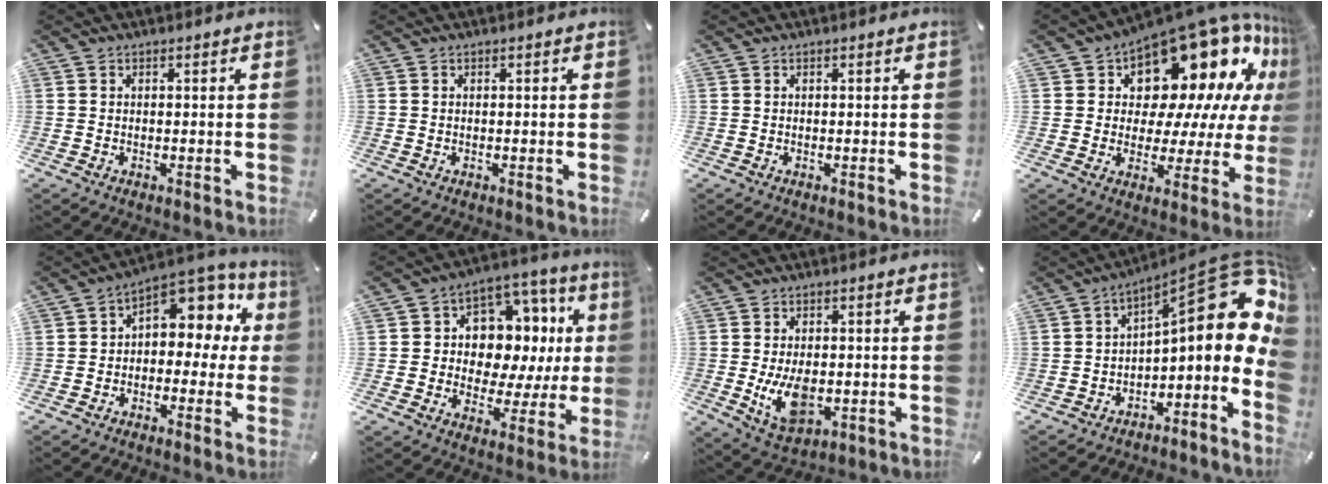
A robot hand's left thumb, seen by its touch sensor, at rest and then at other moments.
{"total": 0.0}
{"total": 0.0}
{"total": 20.3, "force": [12.9, 10.9, 11.3], "torque": [-0.159, -0.105, 0.221]}
{"total": 8.2, "force": [3.2, 5.7, 5.0], "torque": [-0.068, -0.030, 0.055]}
{"total": 11.7, "force": [3.8, 9.3, 6.1], "torque": [-0.080, -0.050, 0.073]}
{"total": 9.2, "force": [-0.9, 5.7, 7.1], "torque": [-0.143, -0.008, -0.015]}
{"total": 18.9, "force": [7.2, 8.3, 15.3], "torque": [-0.183, -0.063, 0.120]}